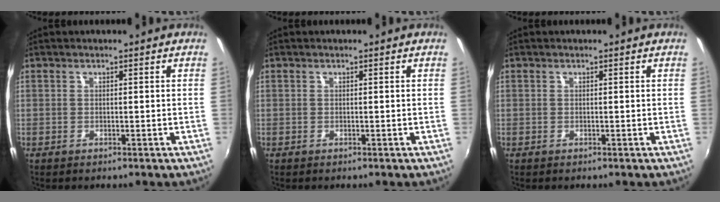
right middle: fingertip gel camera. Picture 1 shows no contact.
{"total": 0.0}
{"total": 0.0}